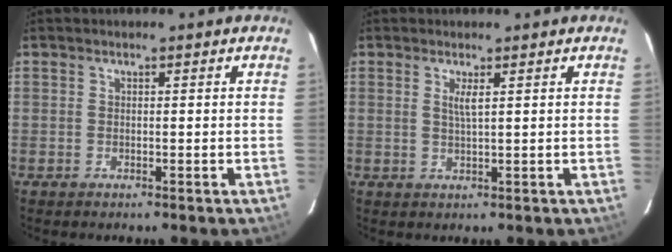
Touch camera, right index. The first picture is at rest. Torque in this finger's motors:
{"motor_torque": [0.01, 0.00, 0.04, 0.04]}